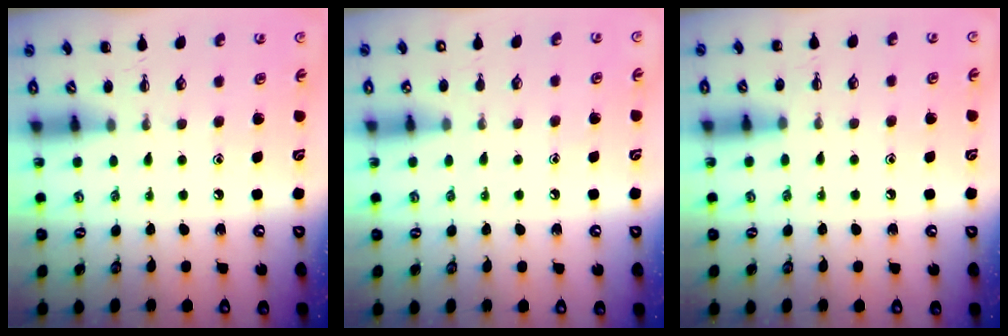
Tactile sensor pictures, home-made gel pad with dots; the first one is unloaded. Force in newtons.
{"total": 5.4, "press": 5.2, "slide": 1.5}
{"total": 6.7, "press": 6.3, "slide": 2.3}